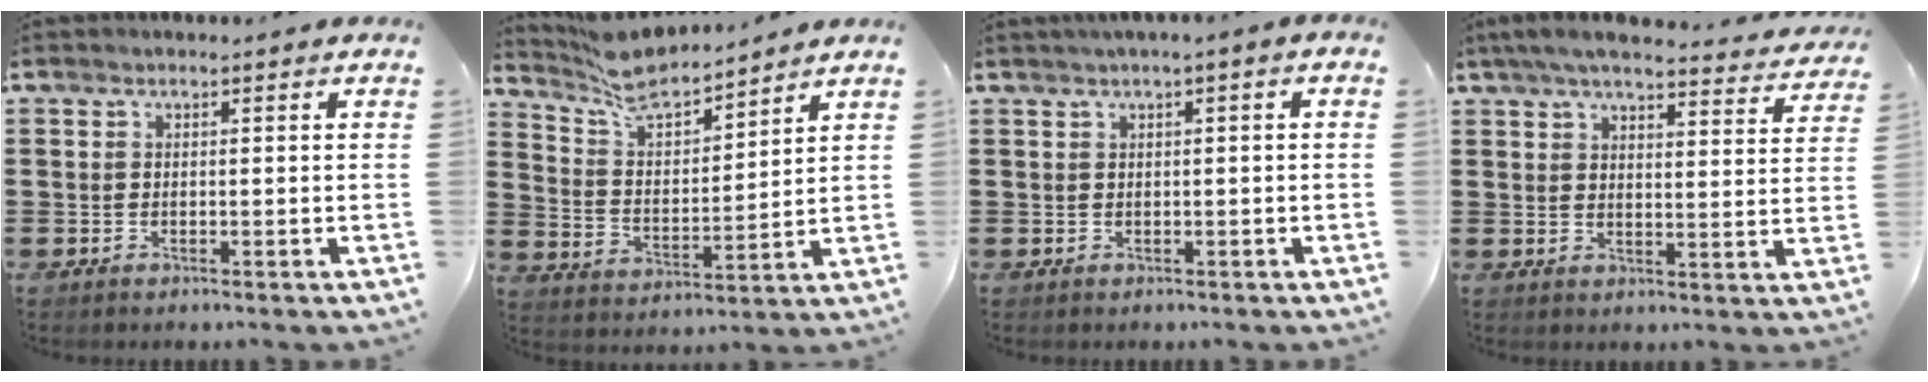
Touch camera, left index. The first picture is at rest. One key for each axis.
{"total": 6.8, "fx": 6.5, "fy": 0.8, "fz": 1.9, "tx": -0.068, "ty": -0.039, "tz": 0.115}
{"total": 0.9, "fx": -0.2, "fy": 0.3, "fz": 0.9, "tx": -0.016, "ty": -0.001, "tz": -0.006}
{"total": 5.3, "fx": 4.8, "fy": 0.6, "fz": 2.3, "tx": -0.062, "ty": -0.020, "tz": 0.084}